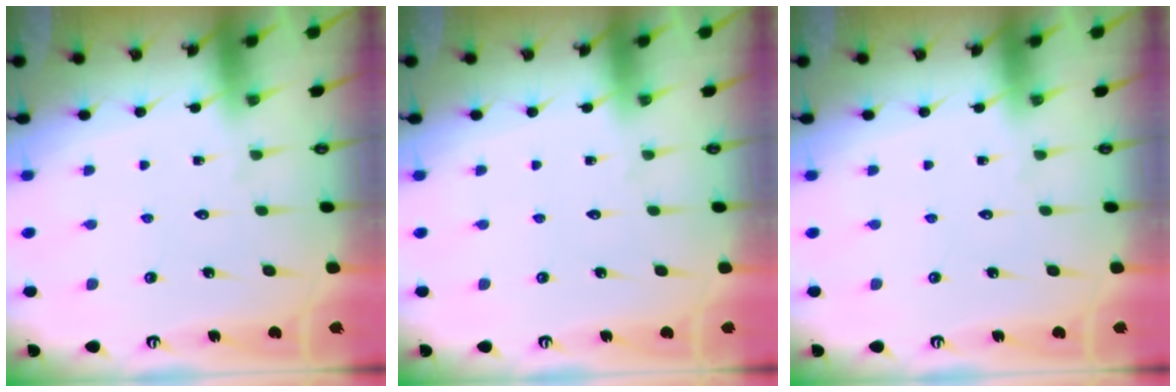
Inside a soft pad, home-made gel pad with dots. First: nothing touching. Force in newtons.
{"total": 0.0}
{"total": 0.0}